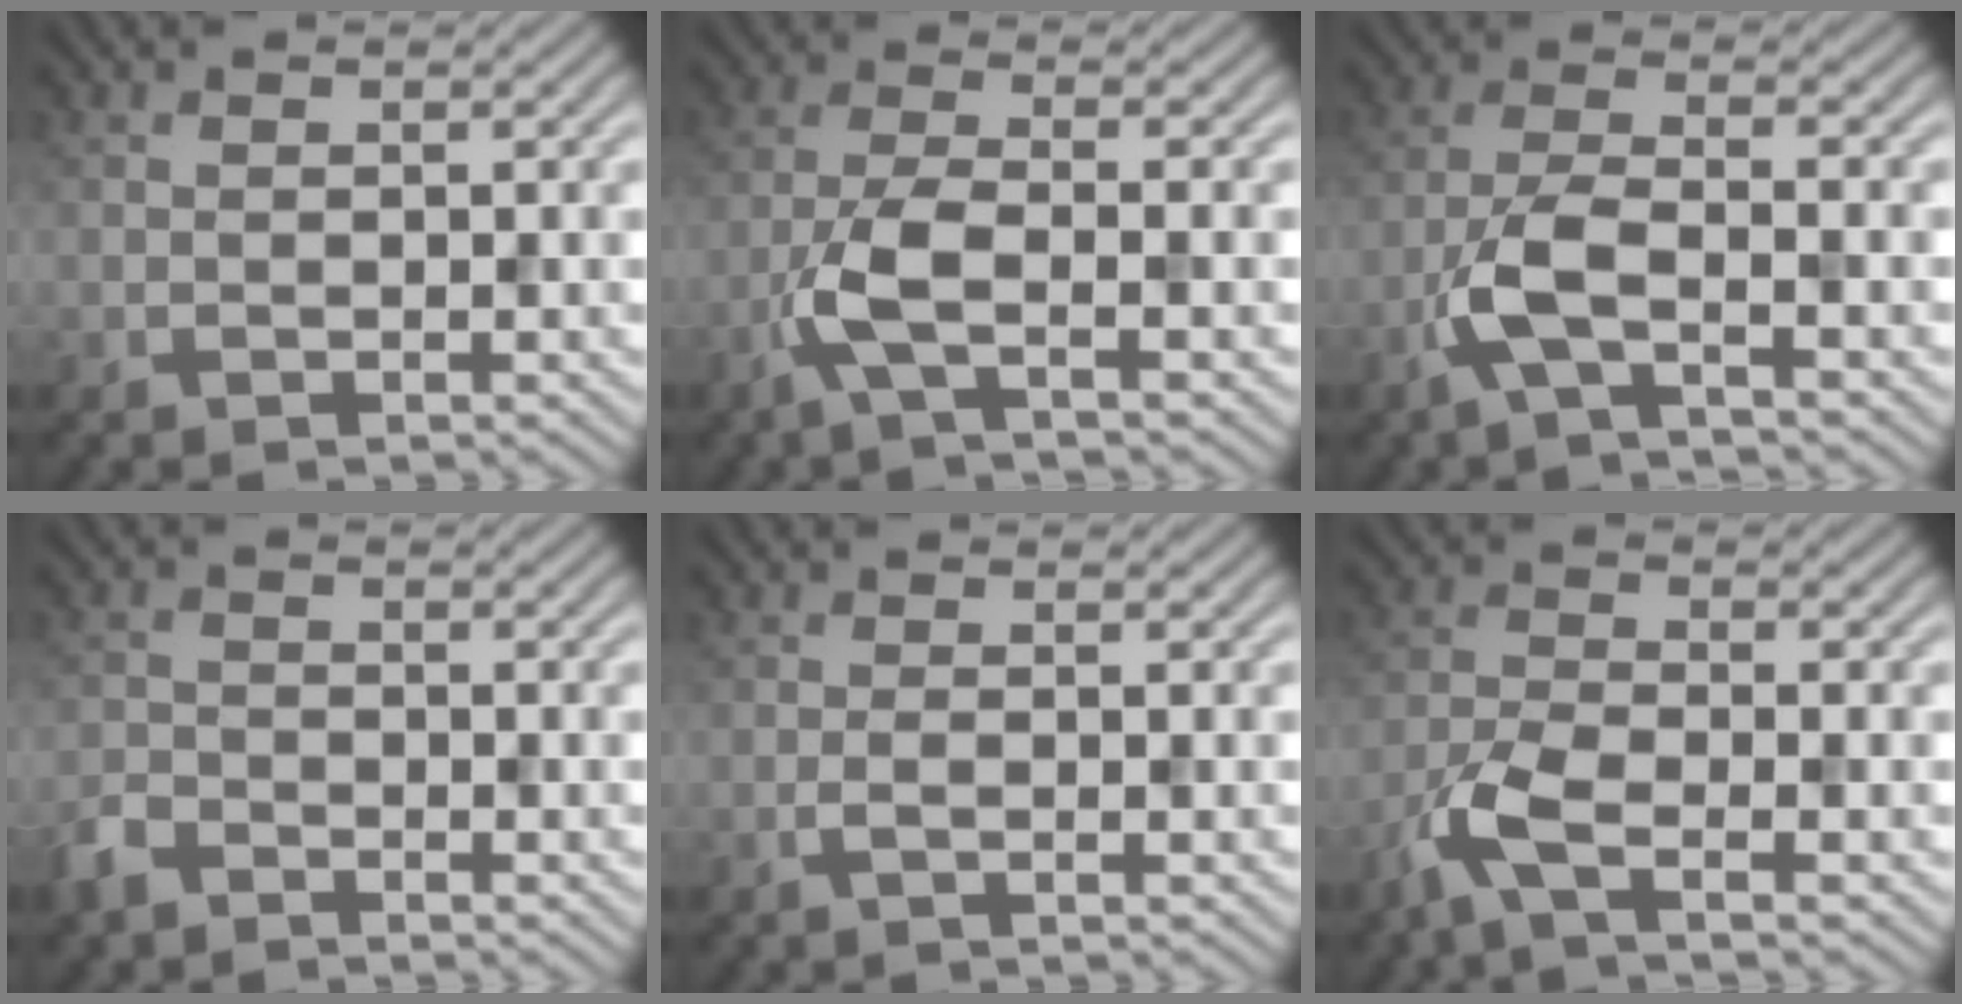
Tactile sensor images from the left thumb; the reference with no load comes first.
{"total": 5.2, "force": [-2.2, 1.2, 4.5], "torque": [-0.100, 0.003, -0.057]}
{"total": 5.5, "force": [-2.7, 1.4, 4.6], "torque": [-0.101, 0.003, -0.068]}
{"total": 2.9, "force": [-2.4, 1.3, 1.0], "torque": [-0.023, -0.006, -0.060]}
{"total": 1.1, "force": [-0.5, 0.2, 1.0], "torque": [-0.020, 0.003, -0.013]}
{"total": 5.4, "force": [-3.2, 1.4, 4.1], "torque": [-0.097, -0.008, -0.080]}